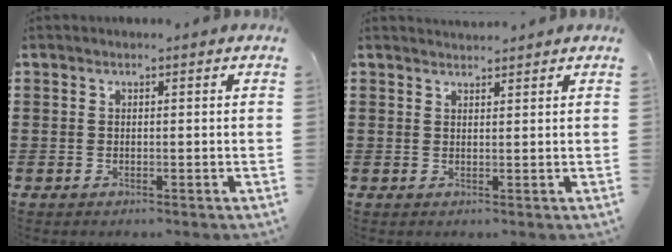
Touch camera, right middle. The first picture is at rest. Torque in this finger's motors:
{"motor_torque": [-0.01, -0.17, -0.06, -0.02]}